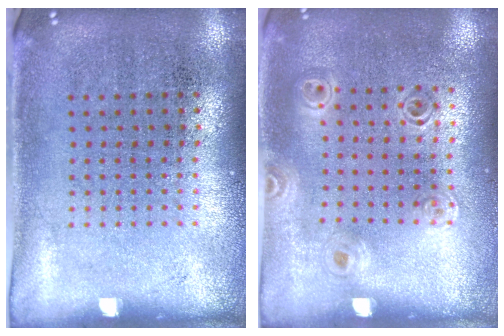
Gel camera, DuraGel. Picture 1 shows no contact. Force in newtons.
{"total": 1.1, "press": 1.1, "slide": 0.2}